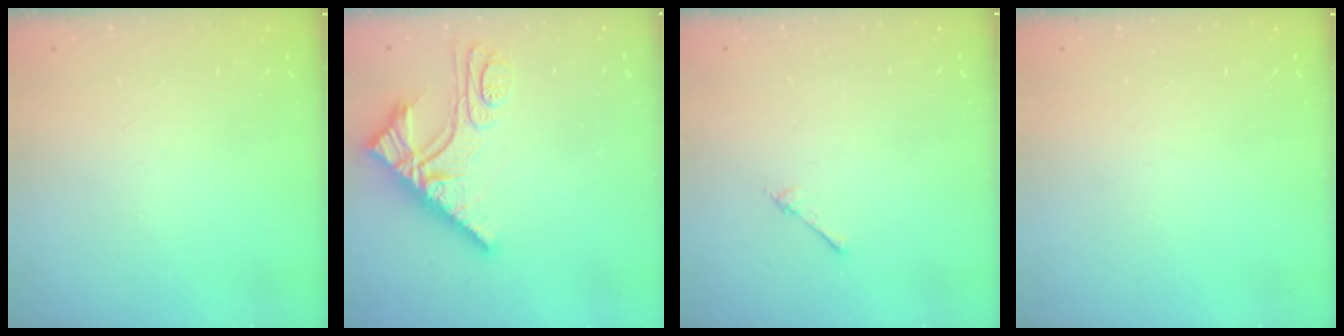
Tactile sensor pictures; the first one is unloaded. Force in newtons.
{"total": 12.5, "press": 12.5, "slide": 0.7}
{"total": 2.4, "press": 2.4, "slide": 0.3}
{"total": 0.0}